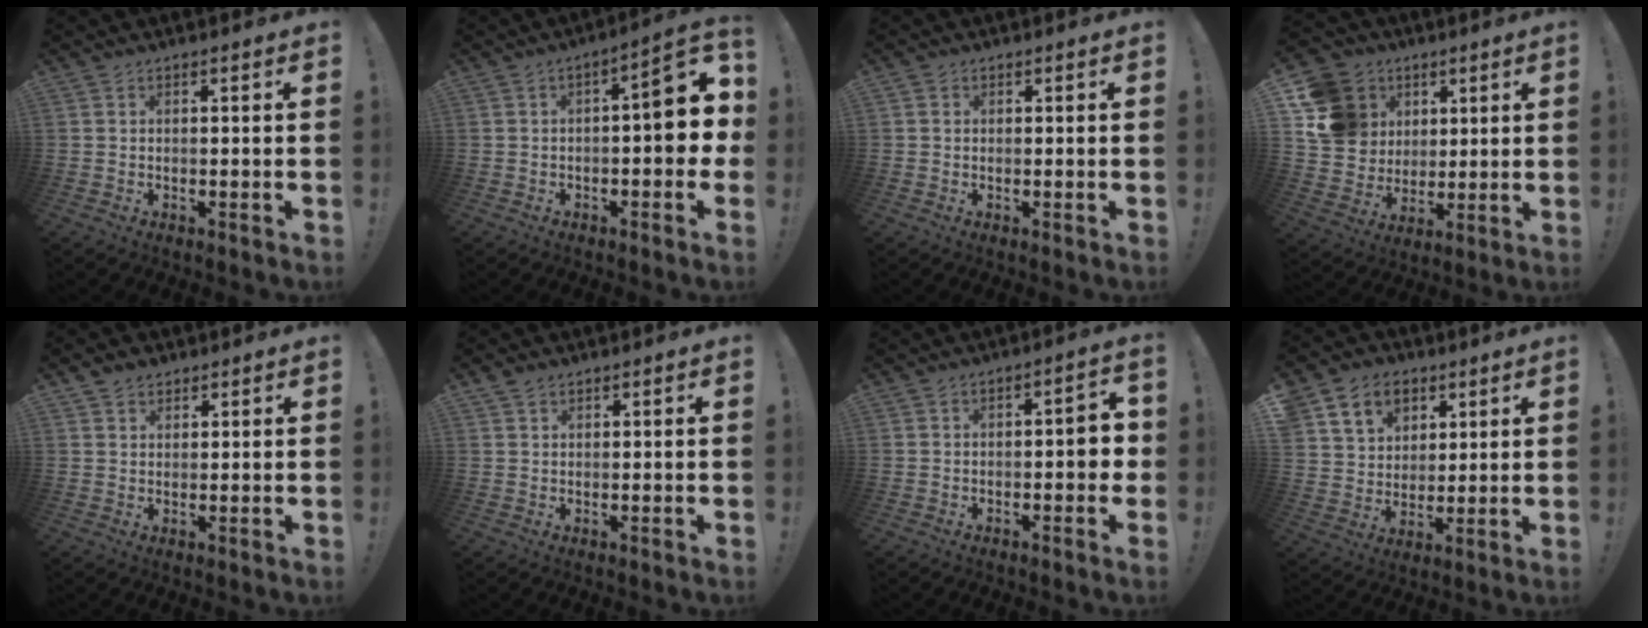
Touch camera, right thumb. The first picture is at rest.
{"total": 10.8, "force": [0.0, 3.9, 10.1], "torque": [-0.124, -0.001, -0.004]}
{"total": 0.9, "force": [0.2, 0.9, 0.1], "torque": [-0.005, 0.004, 0.004]}
{"total": 16.4, "force": [5.4, 14.3, 5.8], "torque": [-0.093, -0.012, 0.129]}
{"total": 2.7, "force": [2.0, 1.7, 0.6], "torque": [-0.008, -0.009, 0.036]}
{"total": 1.4, "force": [1.0, 0.8, 0.6], "torque": [-0.013, -0.001, 0.019]}
{"total": 4.7, "force": [-1.0, 2.1, 4.1], "torque": [-0.054, 0.006, -0.018]}
{"total": 10.8, "force": [5.5, 8.7, 3.1], "torque": [-0.047, -0.031, 0.111]}